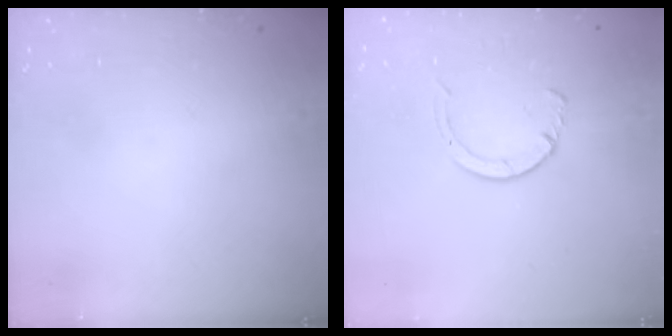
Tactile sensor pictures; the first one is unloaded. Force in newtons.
{"total": 3.3, "press": 3.3, "slide": 0.4}